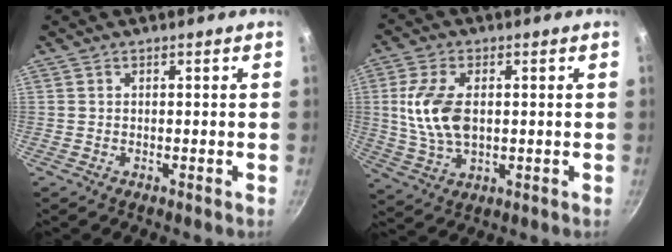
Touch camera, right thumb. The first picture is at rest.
{"total": 11.1, "force": [1.1, 6.4, 9.0], "torque": [-0.174, -0.004, 0.022]}